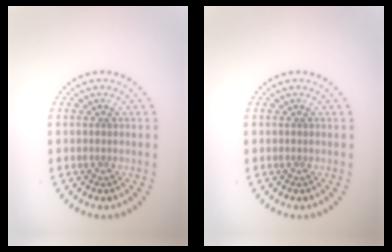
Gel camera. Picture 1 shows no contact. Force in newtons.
{"total": 0.0}